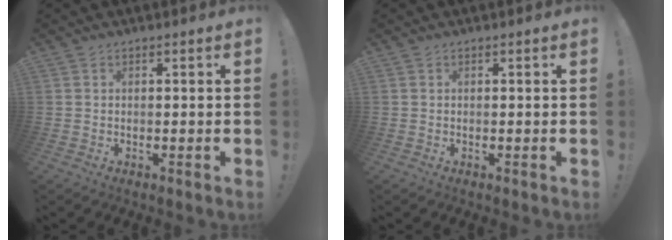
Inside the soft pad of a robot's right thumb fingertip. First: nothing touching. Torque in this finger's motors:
{"motor_torque": [0.00, 0.00, 0.00, 0.00, 0.00]}